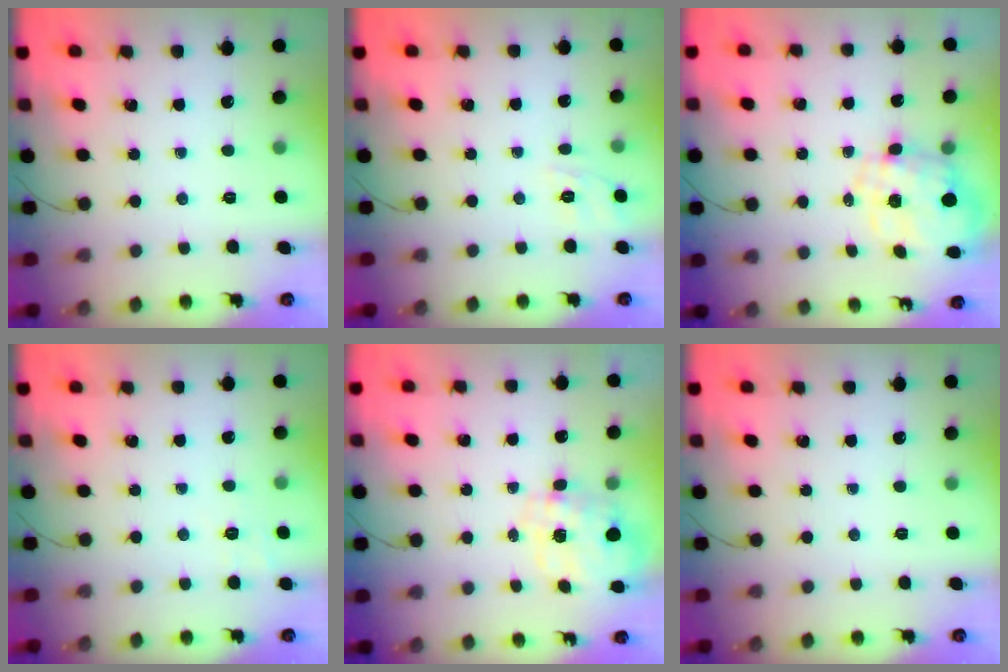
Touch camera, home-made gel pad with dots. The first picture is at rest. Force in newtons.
{"total": 7.4, "press": 7.2, "slide": 1.8}
{"total": 3.8, "press": 3.4, "slide": 1.7}
{"total": 1.8, "press": 0.5, "slide": 1.7}
{"total": 8.7, "press": 8.5, "slide": 2.0}
{"total": 0.0}